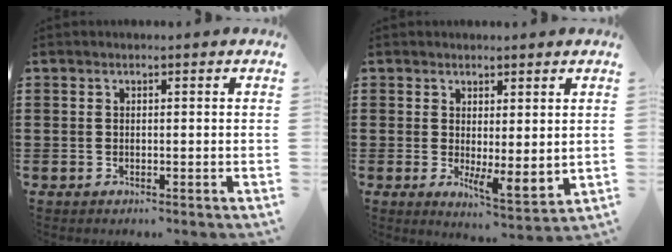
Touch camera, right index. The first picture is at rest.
{"total": 3.0, "force": [0.9, 1.1, 2.7], "torque": [-0.045, -0.011, 0.016]}